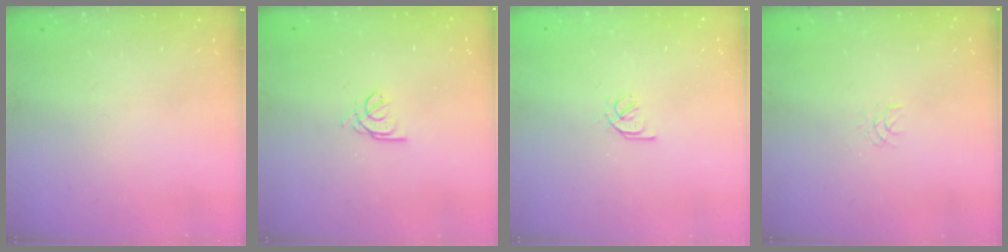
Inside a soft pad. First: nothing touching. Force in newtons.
{"total": 2.2, "press": 2.1, "slide": 0.6}
{"total": 1.8, "press": 1.8, "slide": 0.4}
{"total": 1.1, "press": 1.1, "slide": 0.1}